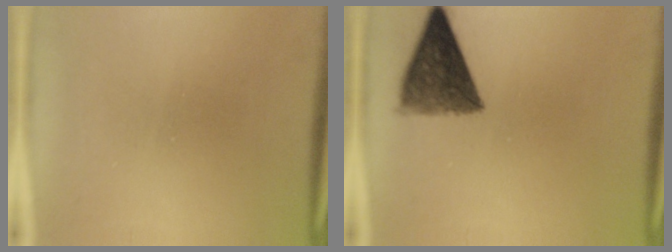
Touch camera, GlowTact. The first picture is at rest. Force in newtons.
{"total": 9.0}